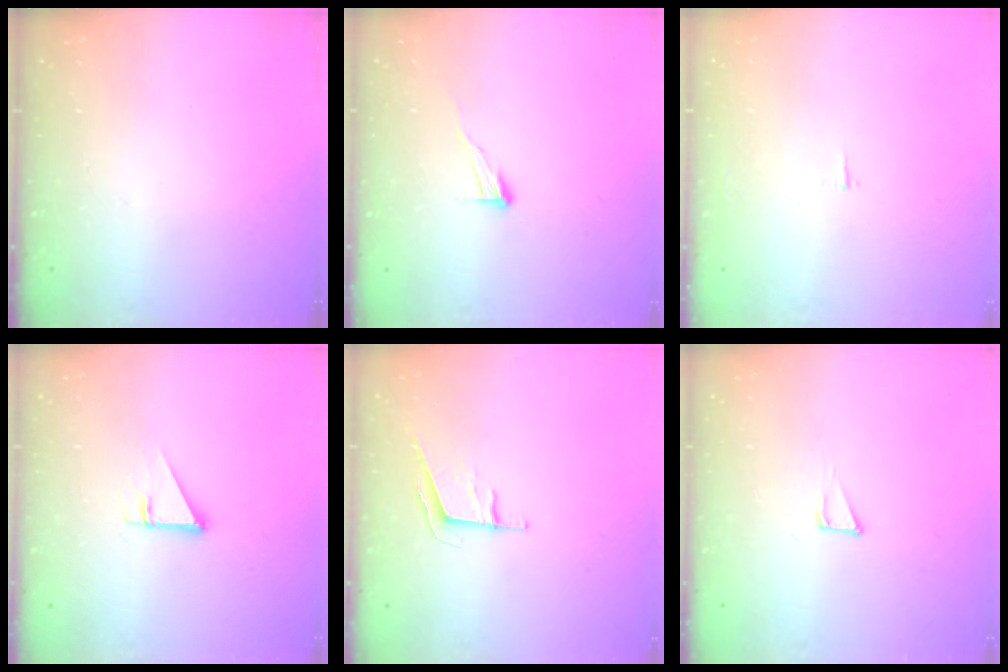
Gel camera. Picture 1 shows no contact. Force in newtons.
{"total": 6.5, "press": 6.5, "slide": 0.4}
{"total": 2.3, "press": 2.3, "slide": 0.2}
{"total": 2.7, "press": 2.7, "slide": 0.1}
{"total": 5.8, "press": 5.2, "slide": 2.6}
{"total": 5.5, "press": 5.4, "slide": 0.8}